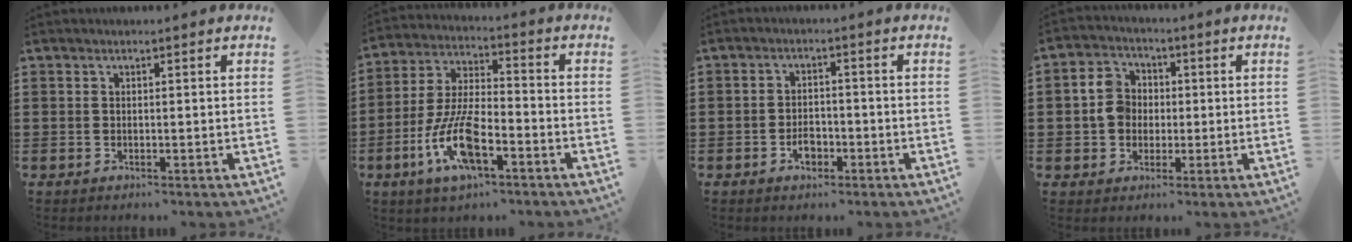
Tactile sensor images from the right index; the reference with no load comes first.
{"total": 11.1, "force": [-4.9, 3.9, 9.2], "torque": [-0.206, -0.006, -0.091]}
{"total": 2.9, "force": [-1.4, 1.6, 1.9], "torque": [-0.028, -0.004, -0.029]}
{"total": 6.0, "force": [0.1, 5.4, 2.6], "torque": [-0.073, 0.017, -0.002]}